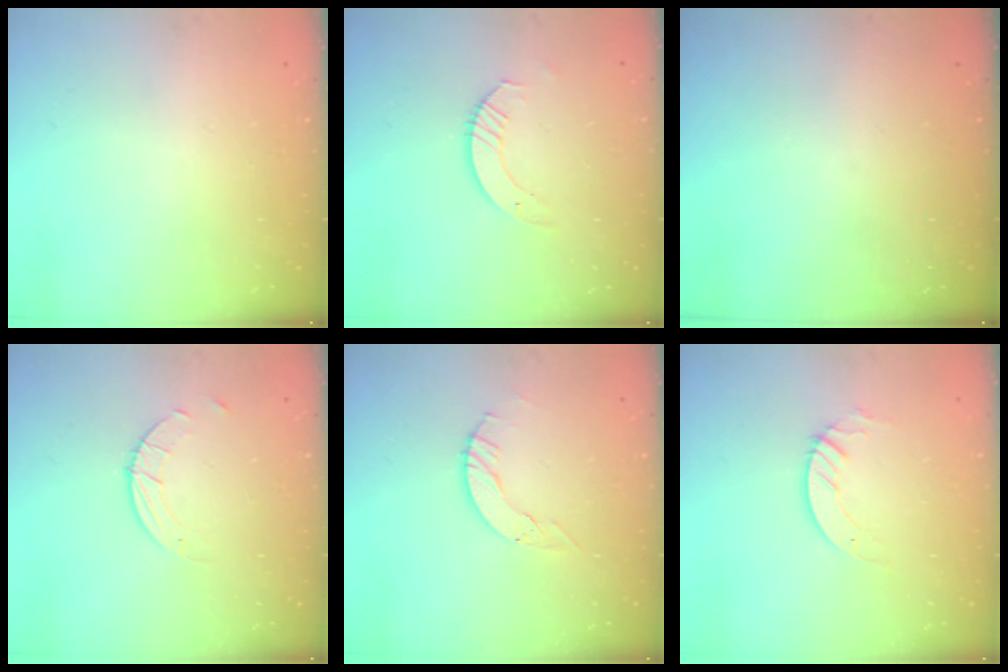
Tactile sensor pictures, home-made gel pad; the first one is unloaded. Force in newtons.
{"total": 3.2, "press": 3.2, "slide": 0.3}
{"total": 0.0}
{"total": 4.0, "press": 4.0, "slide": 0.4}
{"total": 4.0, "press": 4.0, "slide": 0.1}
{"total": 3.1, "press": 3.1, "slide": 0.2}